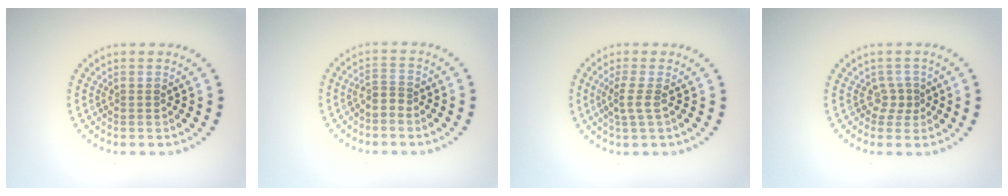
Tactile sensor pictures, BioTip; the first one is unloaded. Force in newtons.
{"total": 1.7, "press": 1.2, "slide": 1.2}
{"total": 1.7, "press": 1.3, "slide": 1.1}
{"total": 1.6, "press": 1.0, "slide": 1.2}